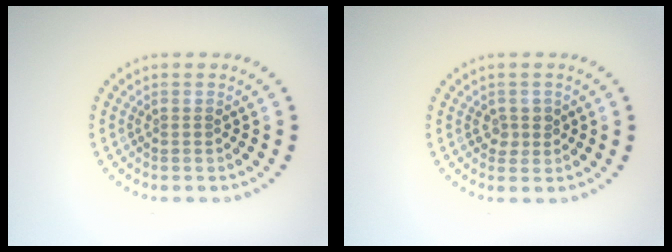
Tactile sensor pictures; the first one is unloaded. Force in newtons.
{"total": 1.4, "press": 1.3, "slide": 0.7}